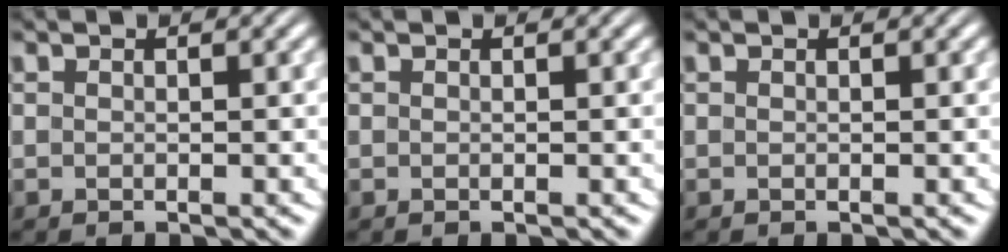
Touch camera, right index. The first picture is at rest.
{"total": 0.0}
{"total": 0.0}